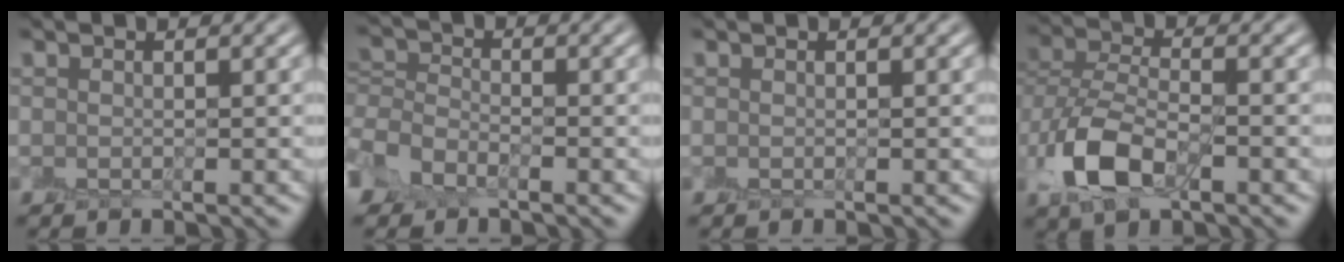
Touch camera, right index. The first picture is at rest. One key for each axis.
{"total": 4.2, "fx": -2.5, "fy": 2.8, "fz": 1.9, "tx": -0.036, "ty": -0.002, "tz": -0.061}
{"total": 0.0}
{"total": 6.5, "fx": -3.0, "fy": 3.9, "fz": 4.2, "tx": -0.094, "ty": -0.004, "tz": -0.061}